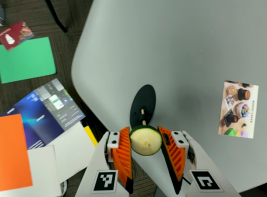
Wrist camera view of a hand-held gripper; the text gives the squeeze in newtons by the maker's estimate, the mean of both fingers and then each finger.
{"total": 9.1, "left": 9.2, "right": 9.0}